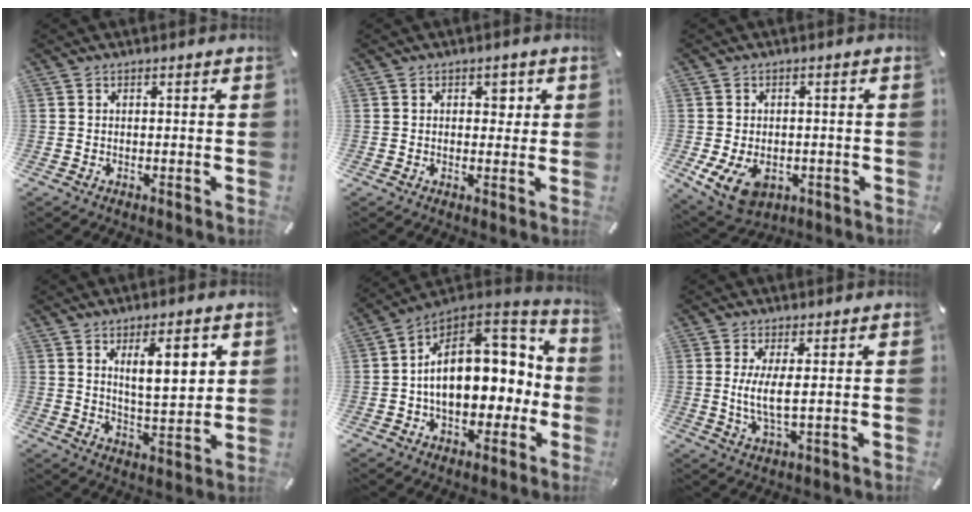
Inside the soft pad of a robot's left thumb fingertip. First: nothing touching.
{"total": 3.0, "force": [0.8, 2.1, 1.9], "torque": [-0.009, -0.004, 0.003]}
{"total": 7.6, "force": [-2.4, 5.5, 4.6], "torque": [-0.096, 0.009, -0.042]}
{"total": 11.0, "force": [4.7, 4.1, 9.0], "torque": [-0.136, -0.015, 0.072]}
{"total": 20.2, "force": [0.7, 13.7, 14.8], "torque": [-0.205, -0.007, 0.020]}
{"total": 6.4, "force": [0.5, 1.4, 6.2], "torque": [-0.129, -0.009, 0.006]}